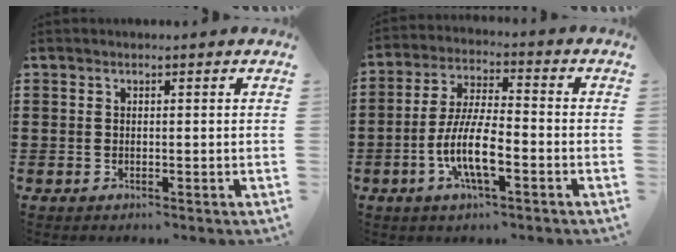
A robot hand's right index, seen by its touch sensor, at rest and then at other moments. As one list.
[{"total": 9.3, "force": [-3.2, 2.6, 8.3], "torque": [-0.183, -0.012, -0.065]}]